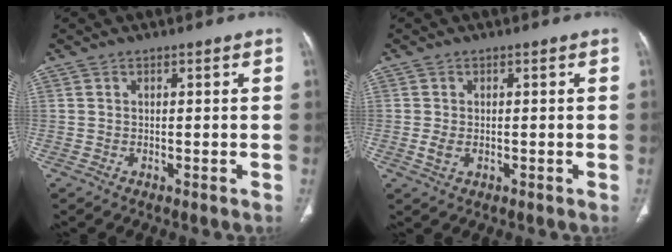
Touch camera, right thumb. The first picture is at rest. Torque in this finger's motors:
{"motor_torque": [-0.29, -0.06, 0.19, 0.36, 0.07]}